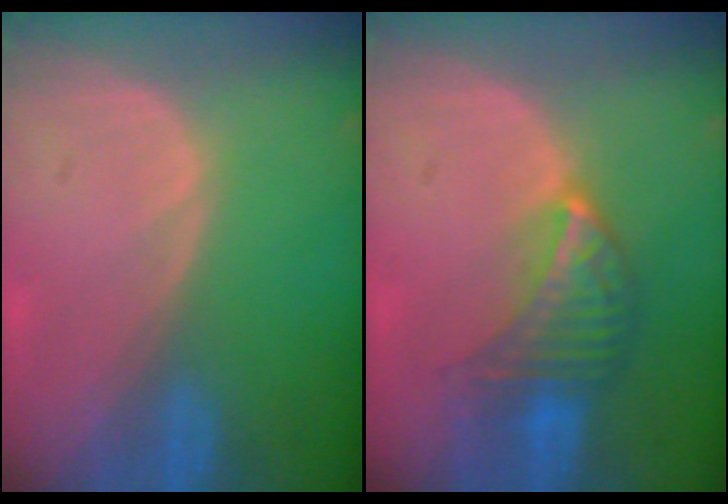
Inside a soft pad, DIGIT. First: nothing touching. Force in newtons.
{"total": 7.1, "press": 6.5, "slide": 3.0}